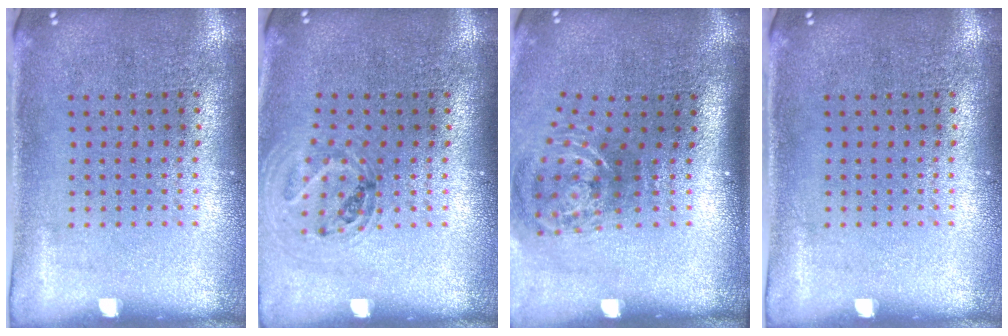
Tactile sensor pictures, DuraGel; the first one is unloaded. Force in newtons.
{"total": 1.0, "press": 0.9, "slide": 0.2}
{"total": 1.9, "press": 1.2, "slide": 1.5}
{"total": 0.0}